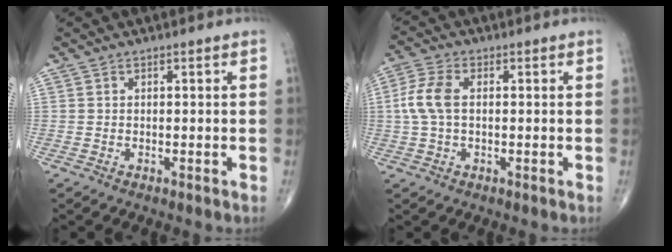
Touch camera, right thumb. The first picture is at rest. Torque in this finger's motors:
{"motor_torque": [0.01, 0.05, 0.12, -0.11, 0.09]}